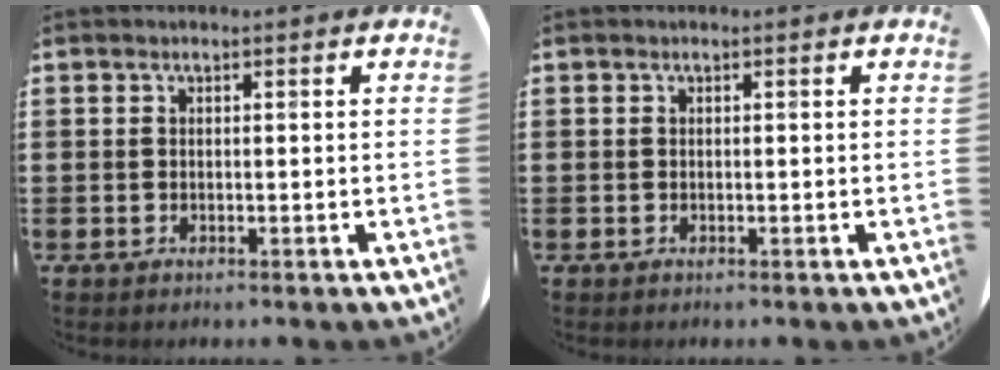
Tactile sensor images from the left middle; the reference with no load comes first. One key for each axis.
{"total": 0.0}